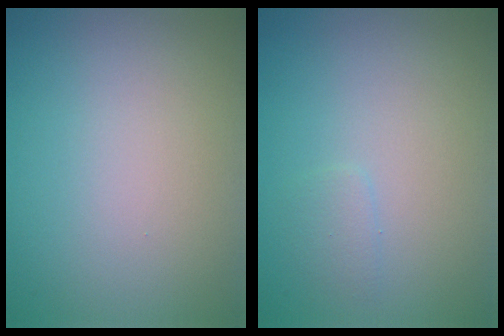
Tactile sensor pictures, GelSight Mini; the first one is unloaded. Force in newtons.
{"total": 0.8, "press": 0.8, "slide": 0.0}